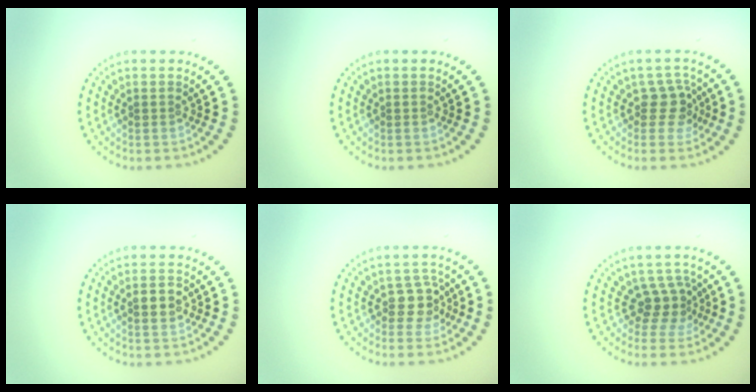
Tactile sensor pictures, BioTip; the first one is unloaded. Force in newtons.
{"total": 0.0}
{"total": 2.5, "press": 2.0, "slide": 1.4}
{"total": 2.3, "press": 2.3, "slide": 0.1}
{"total": 2.4, "press": 2.1, "slide": 1.2}
{"total": 2.7, "press": 1.9, "slide": 1.9}